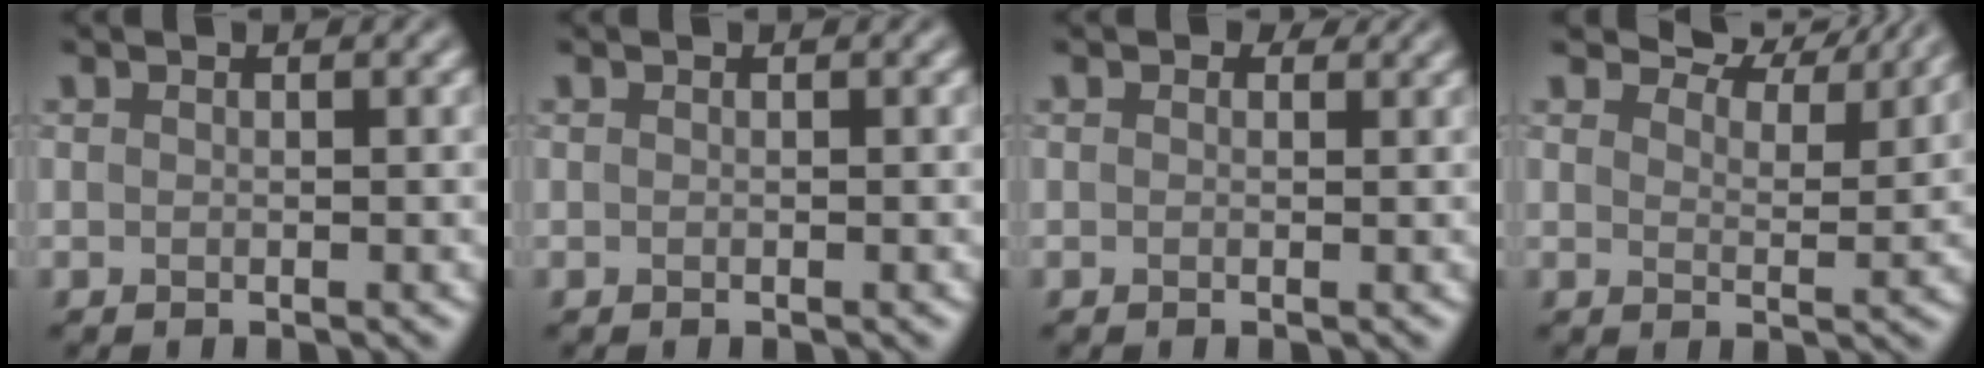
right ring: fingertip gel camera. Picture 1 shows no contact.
{"total": 0.0}
{"total": 0.8, "force": [0.5, 0.5, 0.3], "torque": [-0.003, -0.002, 0.003]}
{"total": 5.2, "force": [4.8, 1.1, 1.7], "torque": [-0.035, 0.004, 0.062]}